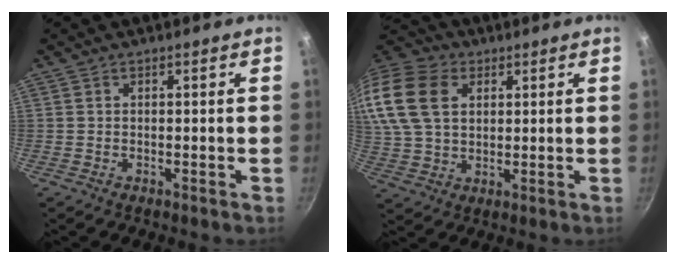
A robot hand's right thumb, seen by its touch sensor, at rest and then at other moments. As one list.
[{"total": 23.7, "force": [7.7, 16.8, 14.9], "torque": [-0.348, 0.035, 0.142]}]